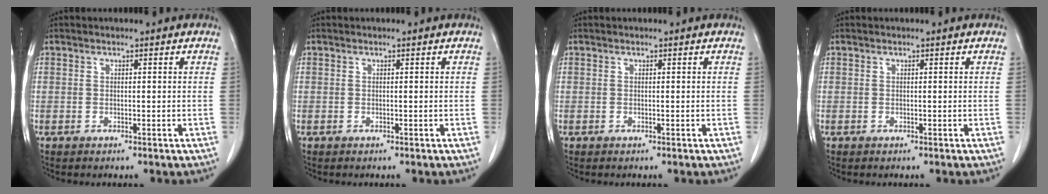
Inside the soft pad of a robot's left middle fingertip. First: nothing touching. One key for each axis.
{"total": 0.0}
{"total": 0.0}
{"total": 0.0}